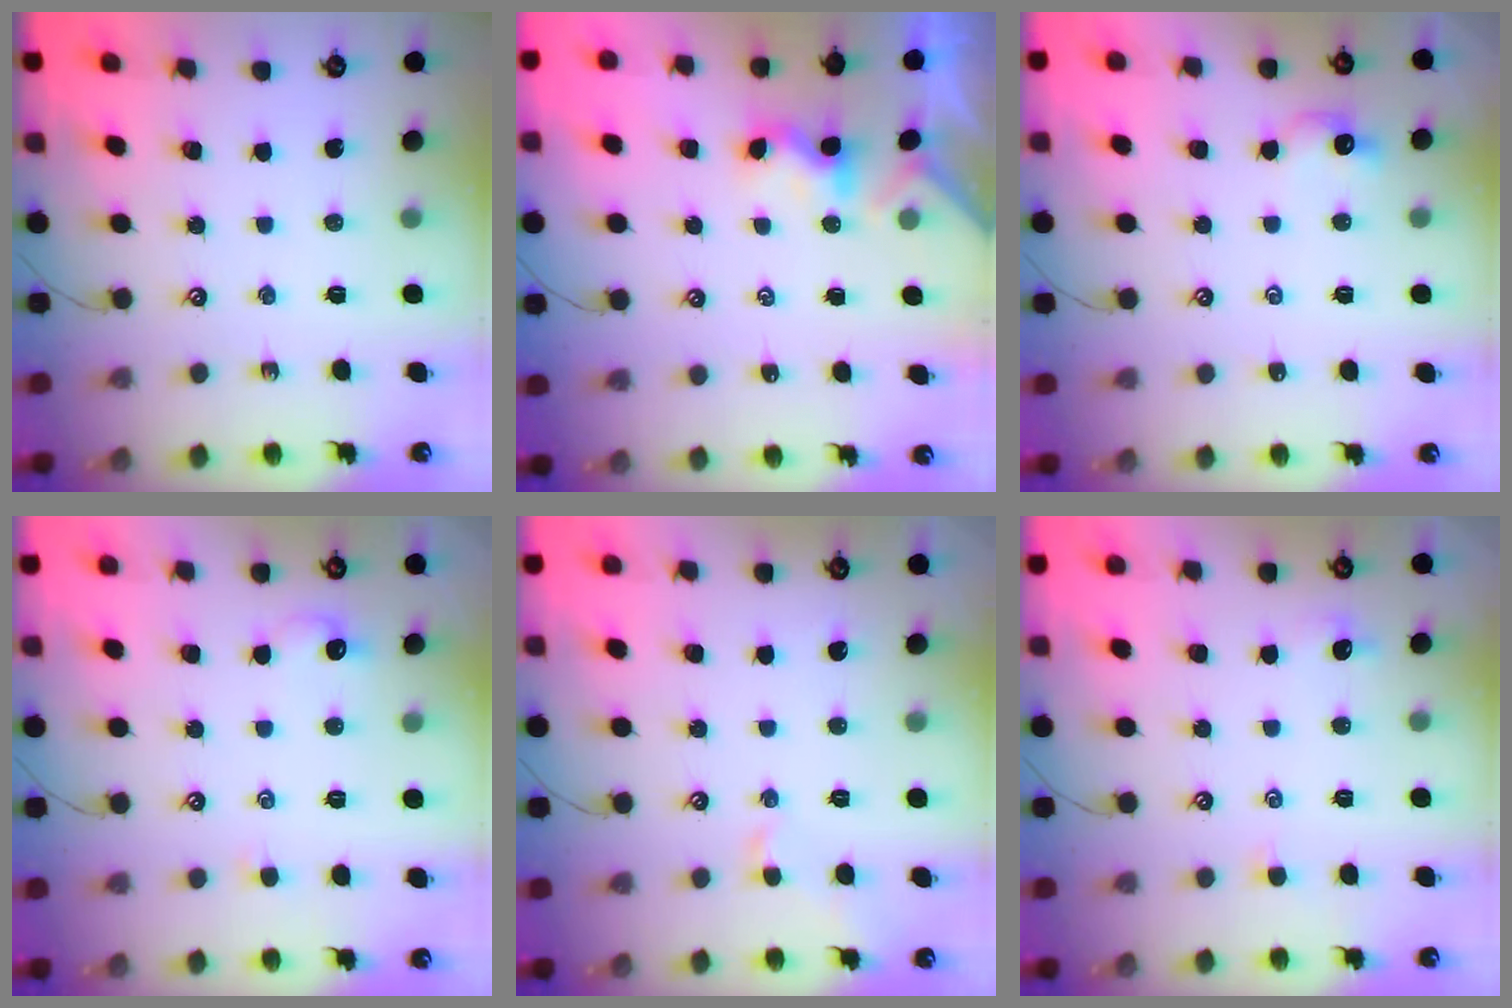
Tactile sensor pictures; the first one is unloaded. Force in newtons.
{"total": 1.7, "press": 1.6, "slide": 0.5}
{"total": 2.3, "press": 2.2, "slide": 0.5}
{"total": 1.3, "press": 1.2, "slide": 0.5}
{"total": 0.7, "press": 0.4, "slide": 0.6}
{"total": 0.6, "press": 0.2, "slide": 0.6}